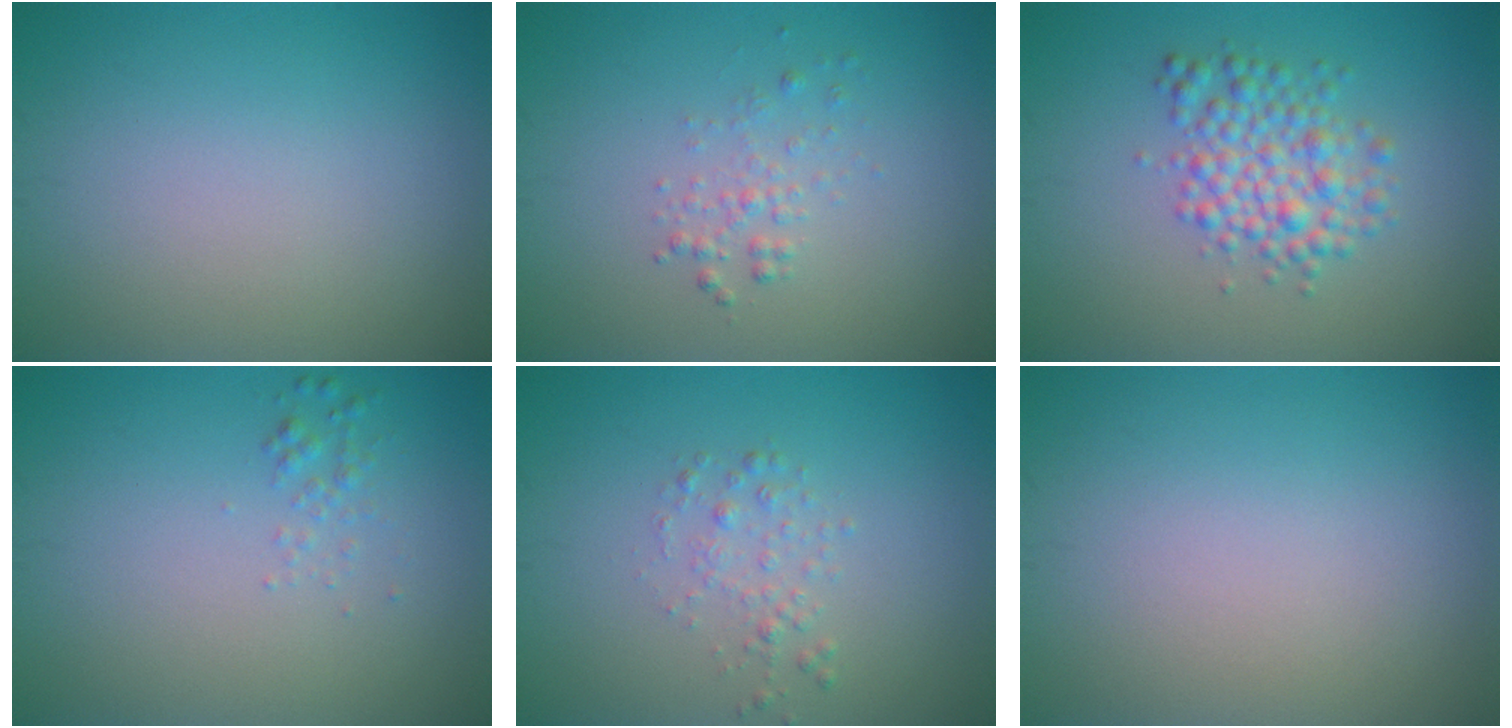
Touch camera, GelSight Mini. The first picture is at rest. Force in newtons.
{"total": 1.4, "press": 1.4, "slide": 0.0}
{"total": 4.0, "press": 4.0, "slide": 0.0}
{"total": 1.0, "press": 1.0, "slide": 0.0}
{"total": 1.4, "press": 1.4, "slide": 0.1}
{"total": 0.0}